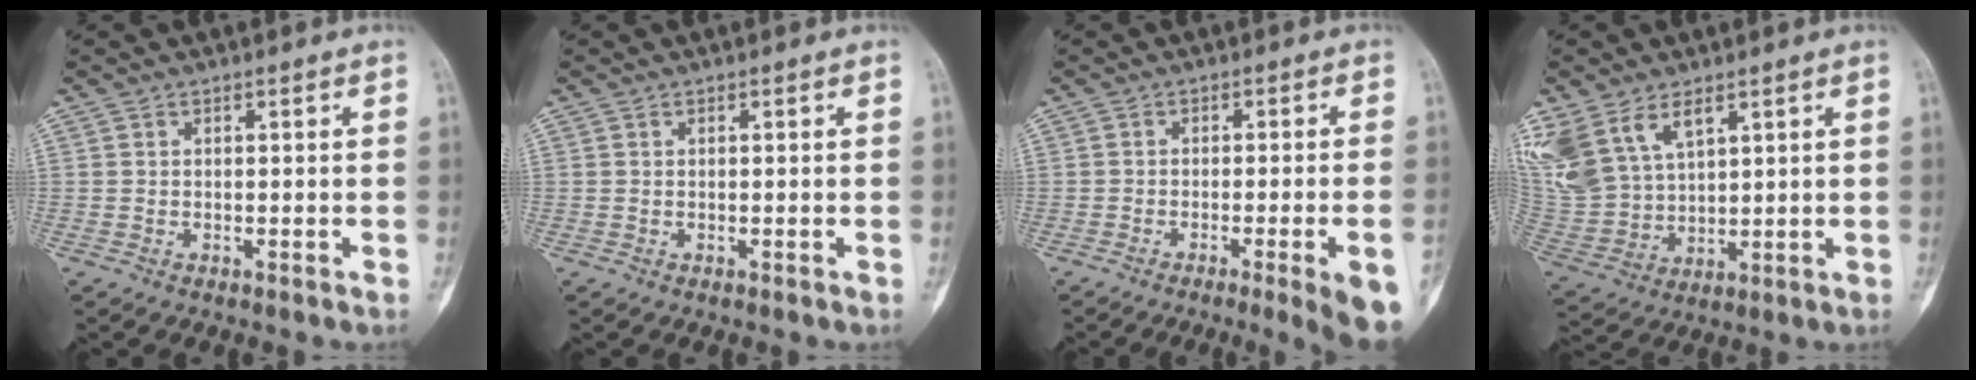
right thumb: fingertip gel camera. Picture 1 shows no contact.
{"total": 0.0}
{"total": 9.5, "force": [-4.5, 0.5, 8.3], "torque": [-0.110, 0.000, -0.060]}
{"total": 15.6, "force": [8.3, 9.4, 9.2], "torque": [-0.205, -0.015, 0.183]}